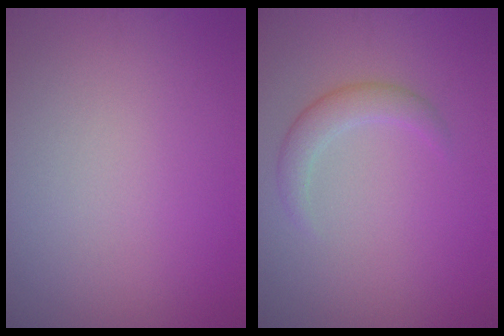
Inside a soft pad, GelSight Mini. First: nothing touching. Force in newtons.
{"total": 2.2, "press": 2.2, "slide": 0.1}